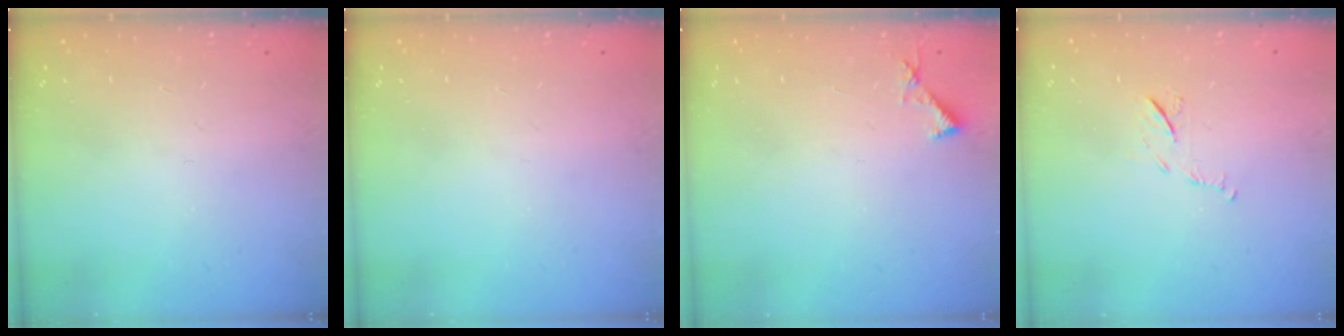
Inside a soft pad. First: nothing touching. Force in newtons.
{"total": 0.0}
{"total": 3.8, "press": 3.8, "slide": 0.3}
{"total": 6.0, "press": 6.0, "slide": 0.6}